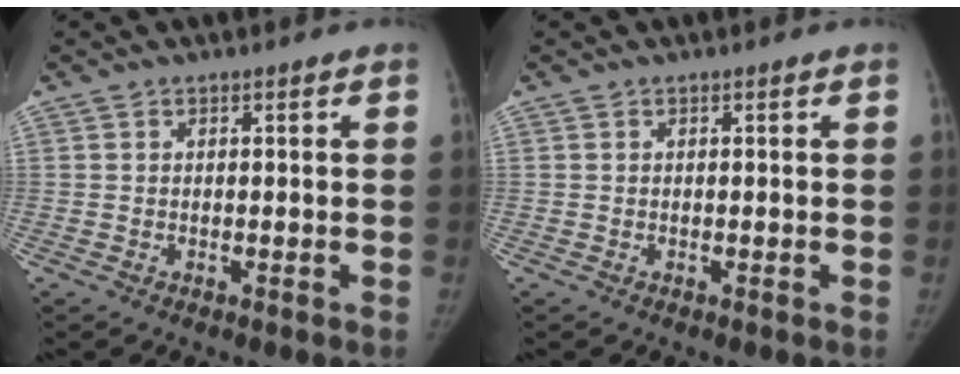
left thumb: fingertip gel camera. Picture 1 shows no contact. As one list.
[{"total": 0.0}]